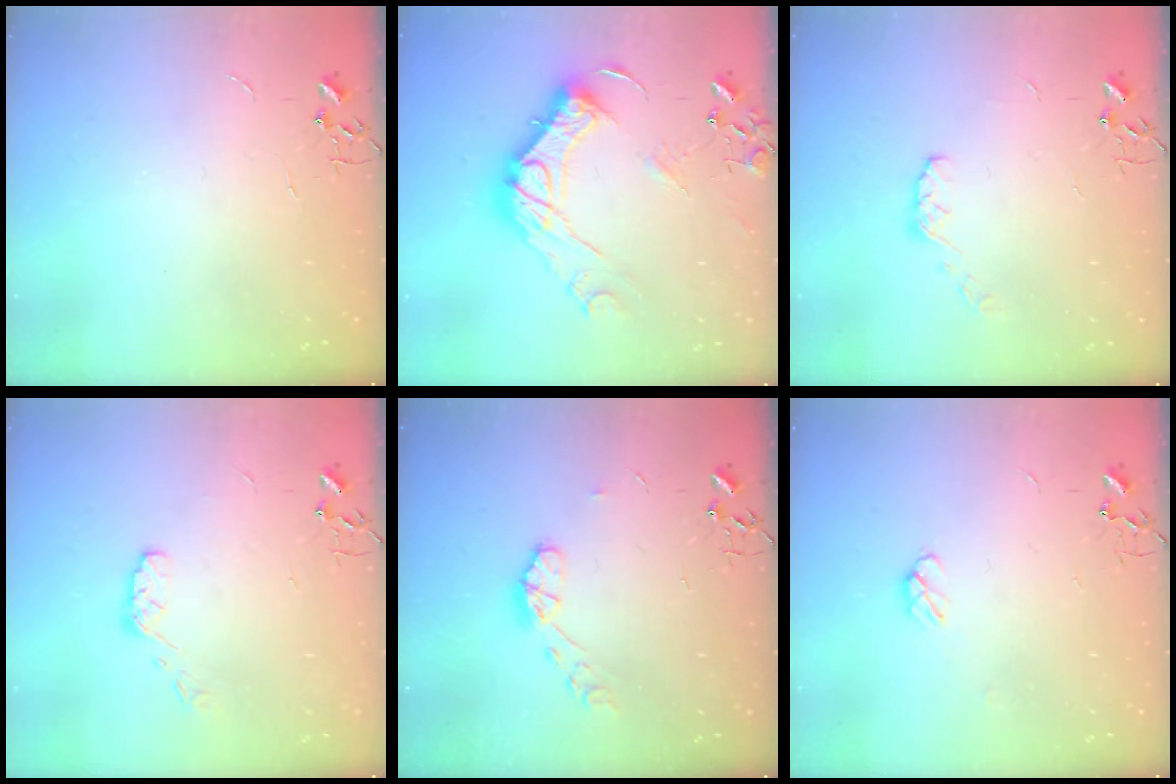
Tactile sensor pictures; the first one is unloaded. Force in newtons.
{"total": 19.0, "press": 18.9, "slide": 1.6}
{"total": 5.2, "press": 5.2, "slide": 0.4}
{"total": 6.8, "press": 6.7, "slide": 0.8}
{"total": 7.5, "press": 7.5, "slide": 0.5}
{"total": 4.4, "press": 4.3, "slide": 0.7}